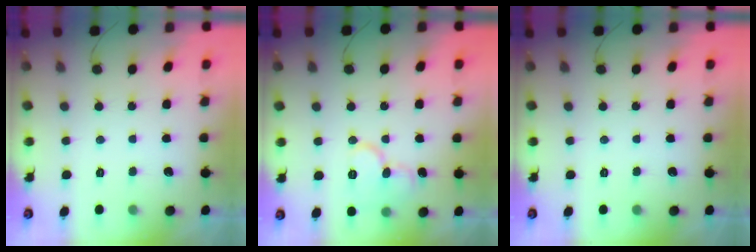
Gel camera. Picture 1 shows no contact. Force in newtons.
{"total": 11.3, "press": 11.2, "slide": 1.2}
{"total": 0.0}